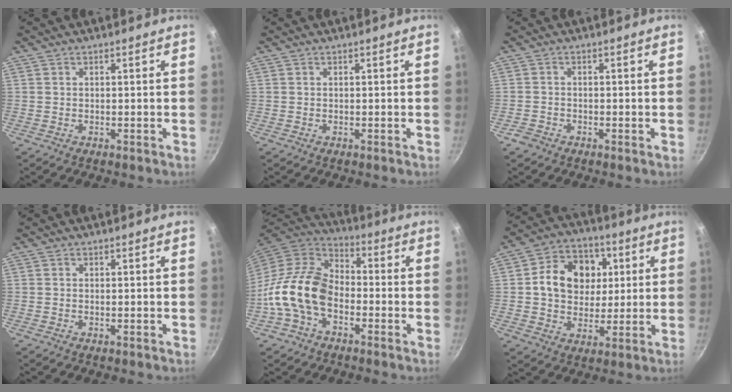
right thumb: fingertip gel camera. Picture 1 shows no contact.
{"total": 0.0}
{"total": 1.9, "force": [-1.3, 1.1, 0.7], "torque": [-0.018, 0.007, -0.027]}
{"total": 0.0}
{"total": 15.6, "force": [-4.1, 10.4, 10.9], "torque": [-0.172, 0.040, -0.097]}
{"total": 14.4, "force": [2.6, 11.7, 8.1], "torque": [-0.102, 0.009, 0.034]}